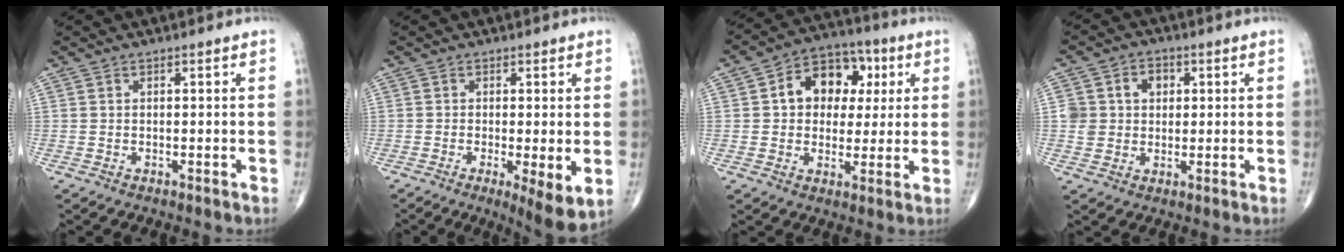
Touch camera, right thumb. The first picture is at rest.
{"total": 6.7, "force": [-1.5, 1.5, 6.4], "torque": [-0.101, -0.022, -0.025]}
{"total": 12.8, "force": [2.9, 9.6, 8.0], "torque": [-0.075, 0.014, 0.038]}
{"total": 6.7, "force": [1.6, 5.8, 3.0], "torque": [-0.016, 0.001, 0.027]}